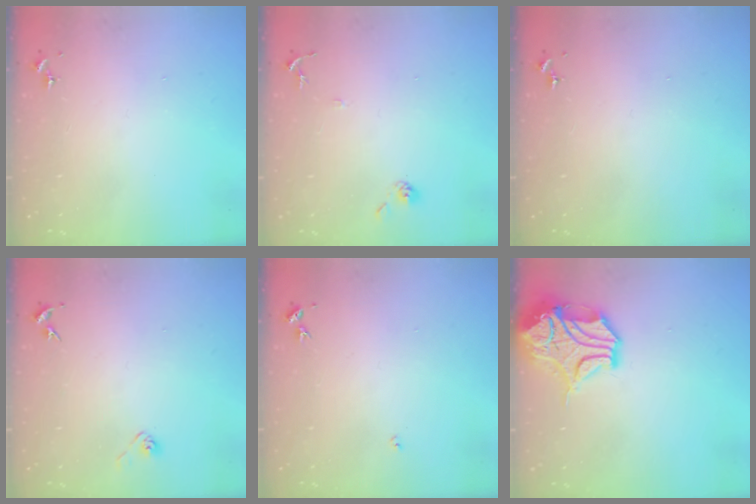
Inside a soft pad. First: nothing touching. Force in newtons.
{"total": 6.4, "press": 6.4, "slide": 0.4}
{"total": 0.0}
{"total": 2.9, "press": 2.8, "slide": 0.8}
{"total": 3.0, "press": 3.0, "slide": 0.4}
{"total": 15.8, "press": 15.6, "slide": 2.5}